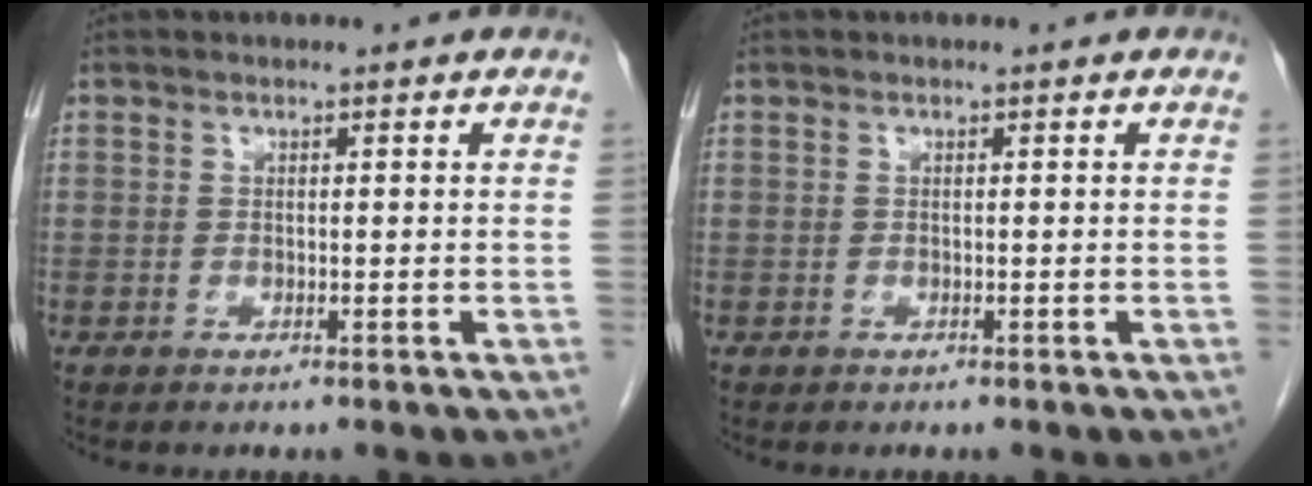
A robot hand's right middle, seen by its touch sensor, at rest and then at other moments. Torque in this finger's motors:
{"motor_torque": [-0.26, -0.29, 0.00, 0.01]}